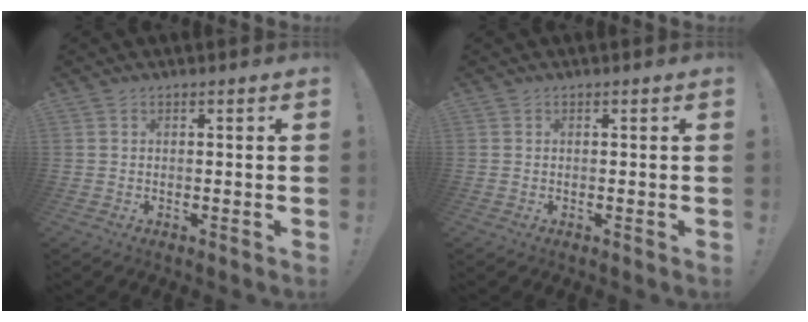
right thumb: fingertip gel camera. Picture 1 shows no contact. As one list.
[{"total": 0.0}]